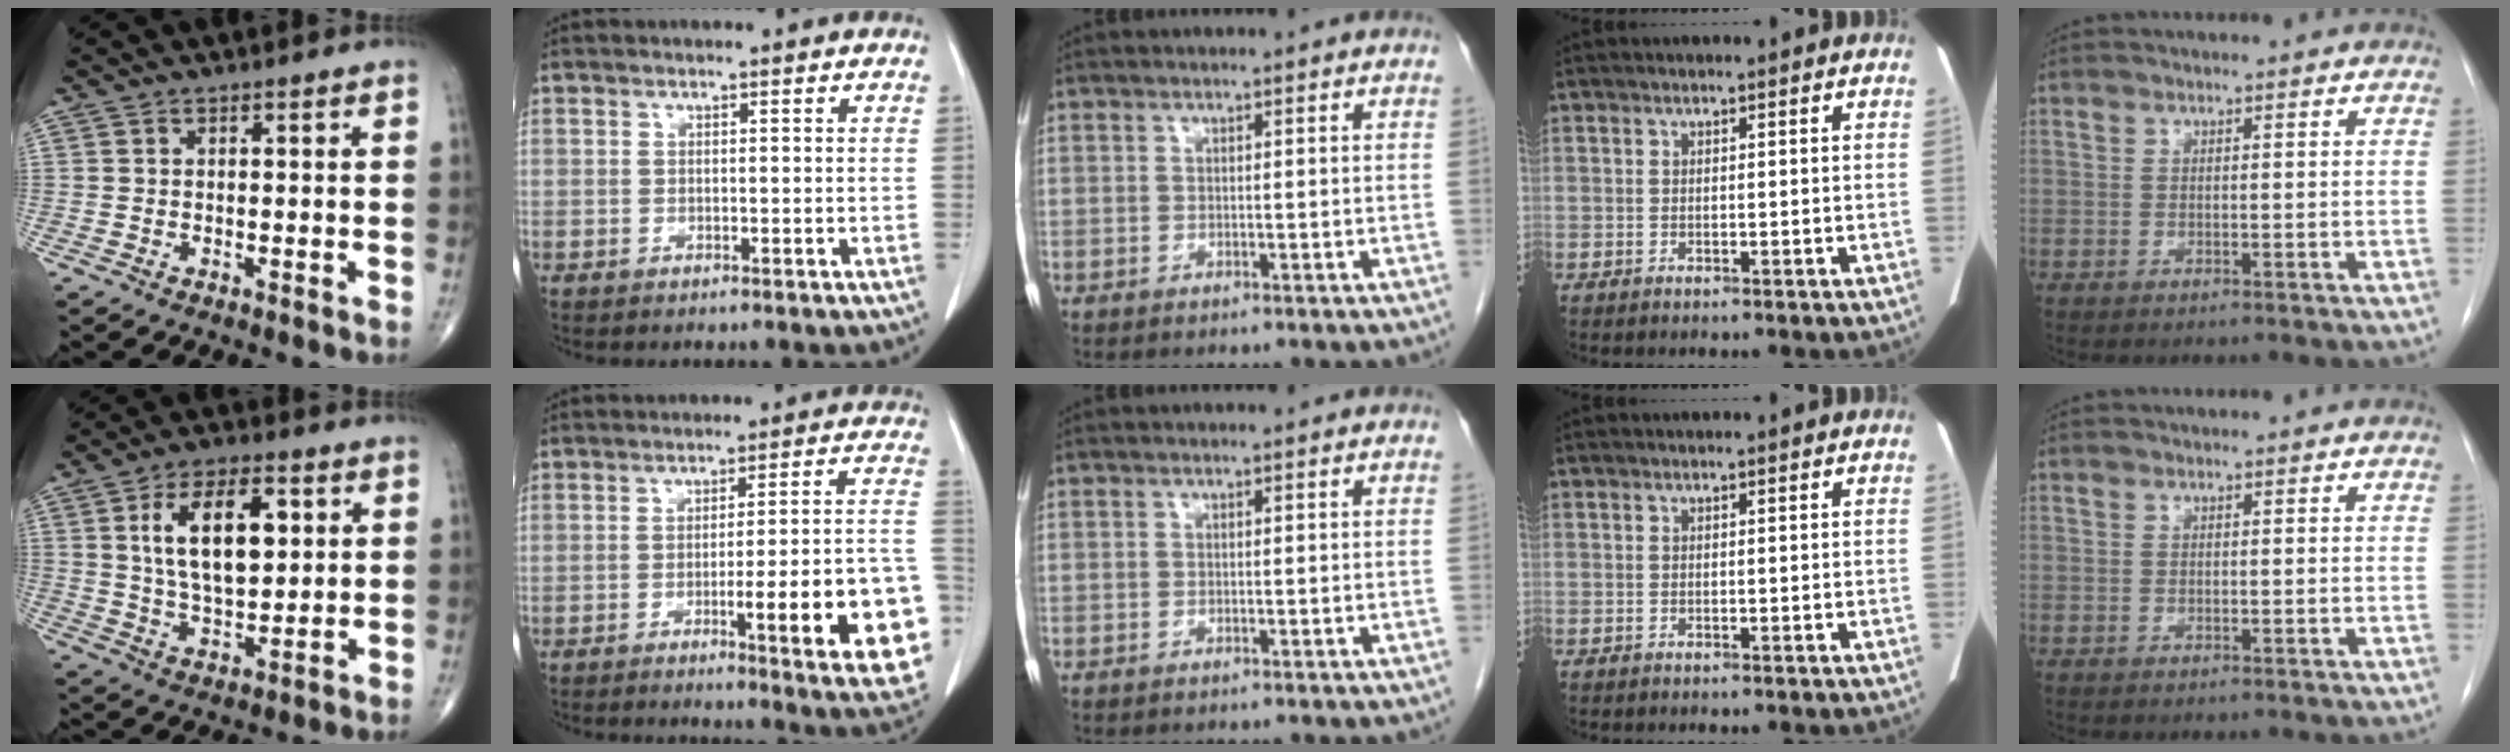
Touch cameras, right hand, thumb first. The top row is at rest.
{"thumb": {"total": 14.7, "force": [3.7, 7.4, 12.1], "torque": [-0.190, -0.008, 0.071]}, "index": {"total": 17.2, "force": [-5.3, 1.7, 16.2], "torque": [-0.130, 0.013, -0.057]}}